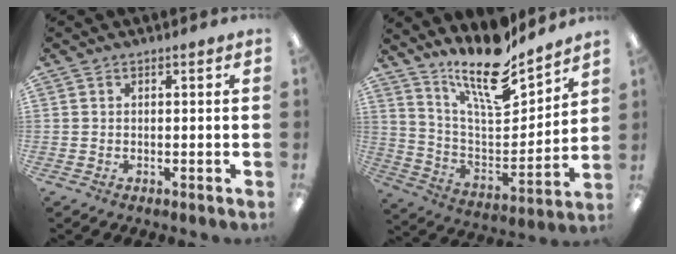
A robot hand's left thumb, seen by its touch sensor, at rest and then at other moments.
{"total": 17.3, "force": [13.8, 4.7, 9.2], "torque": [-0.177, -0.096, 0.241]}